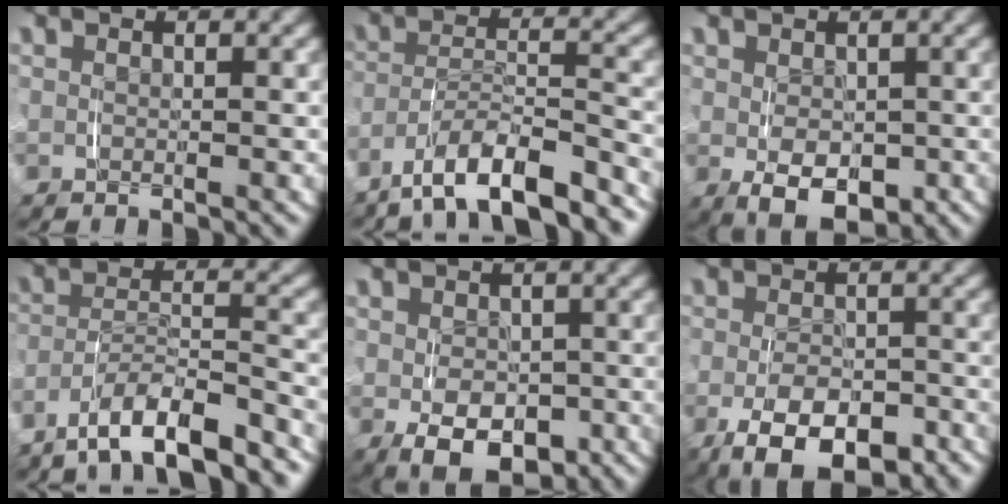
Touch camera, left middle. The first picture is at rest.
{"total": 7.7, "force": [-6.6, 2.0, 3.4], "torque": [-0.049, 0.001, -0.118]}
{"total": 5.5, "force": [-1.8, 3.0, 4.2], "torque": [-0.071, -0.029, -0.012]}
{"total": 7.2, "force": [-6.4, 1.8, 2.9], "torque": [-0.042, 0.000, -0.115]}
{"total": 5.9, "force": [-2.5, 3.3, 4.2], "torque": [-0.076, -0.031, -0.024]}
{"total": 6.7, "force": [-3.2, 3.2, 4.9], "torque": [-0.088, -0.028, -0.038]}